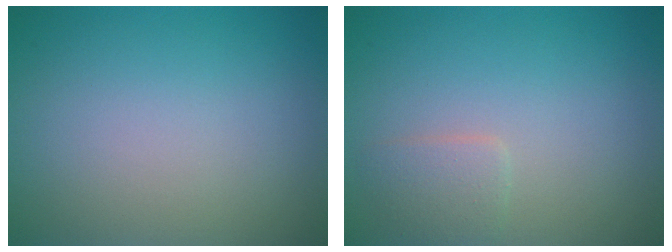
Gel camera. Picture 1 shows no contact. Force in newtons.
{"total": 1.6, "press": 1.5, "slide": 0.2}